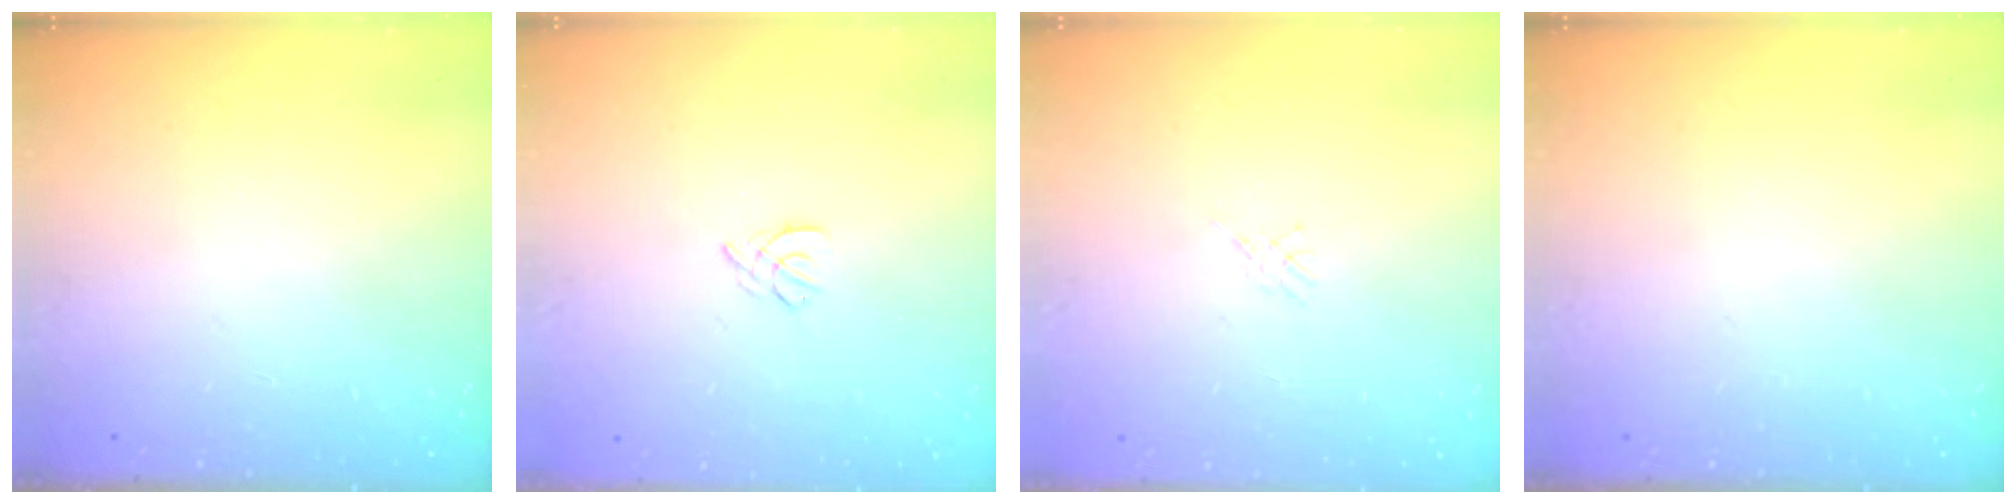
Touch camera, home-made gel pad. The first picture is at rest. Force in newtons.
{"total": 2.5, "press": 2.4, "slide": 0.6}
{"total": 1.1, "press": 1.1, "slide": 0.3}
{"total": 0.0}